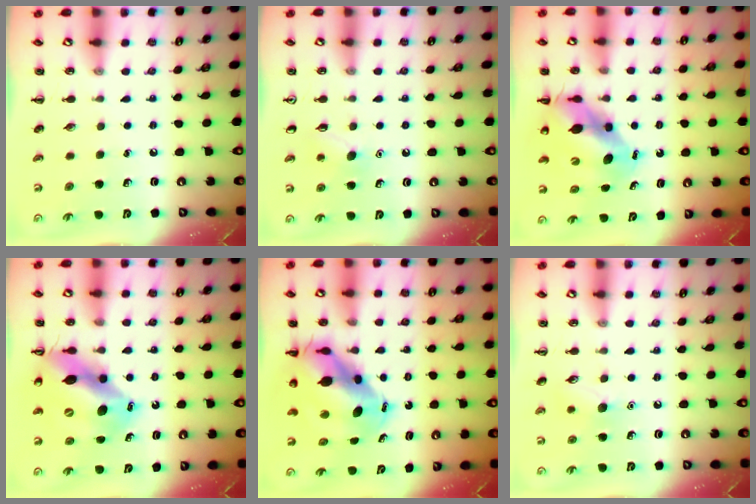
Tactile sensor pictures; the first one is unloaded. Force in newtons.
{"total": 5.8, "press": 5.6, "slide": 1.5}
{"total": 9.3, "press": 9.1, "slide": 2.2}
{"total": 15.0, "press": 14.3, "slide": 4.3}
{"total": 10.6, "press": 10.3, "slide": 2.5}
{"total": 8.5, "press": 8.3, "slide": 2.0}